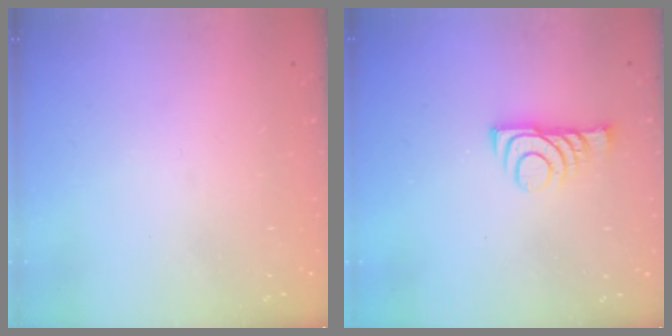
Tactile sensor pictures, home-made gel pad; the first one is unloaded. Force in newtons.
{"total": 8.2, "press": 8.1, "slide": 1.0}